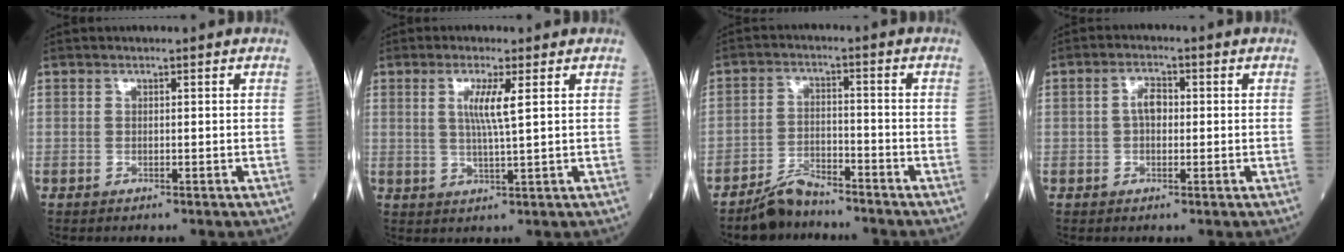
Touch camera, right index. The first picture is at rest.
{"total": 4.4, "force": [1.3, -0.3, 4.2], "torque": [-0.083, -0.003, 0.023]}
{"total": 5.3, "force": [-4.9, 1.4, 1.4], "torque": [-0.030, -0.008, -0.091]}
{"total": 2.9, "force": [0.0, 1.6, 2.4], "torque": [-0.045, 0.012, -0.001]}